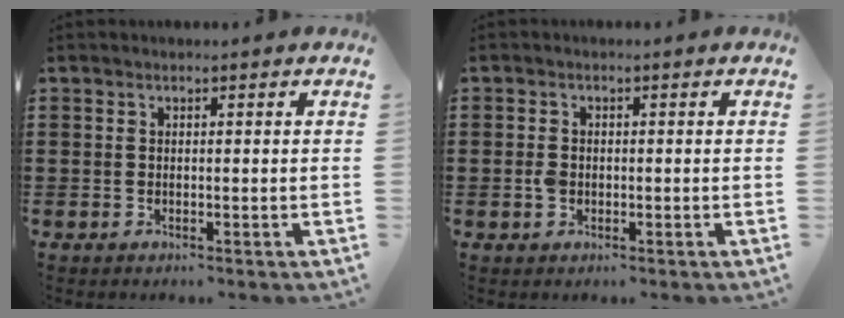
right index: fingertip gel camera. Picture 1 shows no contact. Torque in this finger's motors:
{"motor_torque": [0.58, -0.29, 0.04, 0.05]}